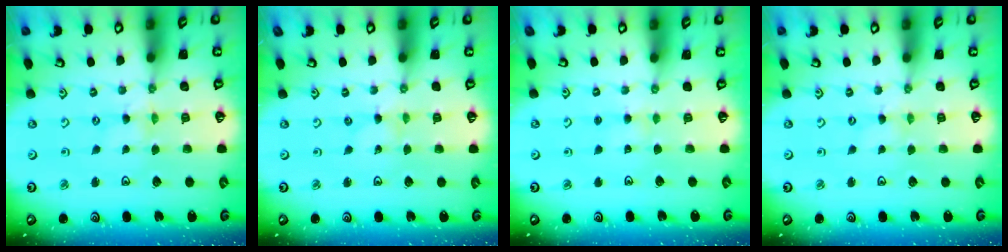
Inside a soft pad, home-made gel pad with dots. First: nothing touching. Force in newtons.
{"total": 0.0}
{"total": 3.0, "press": 3.0, "slide": 0.3}
{"total": 0.0}